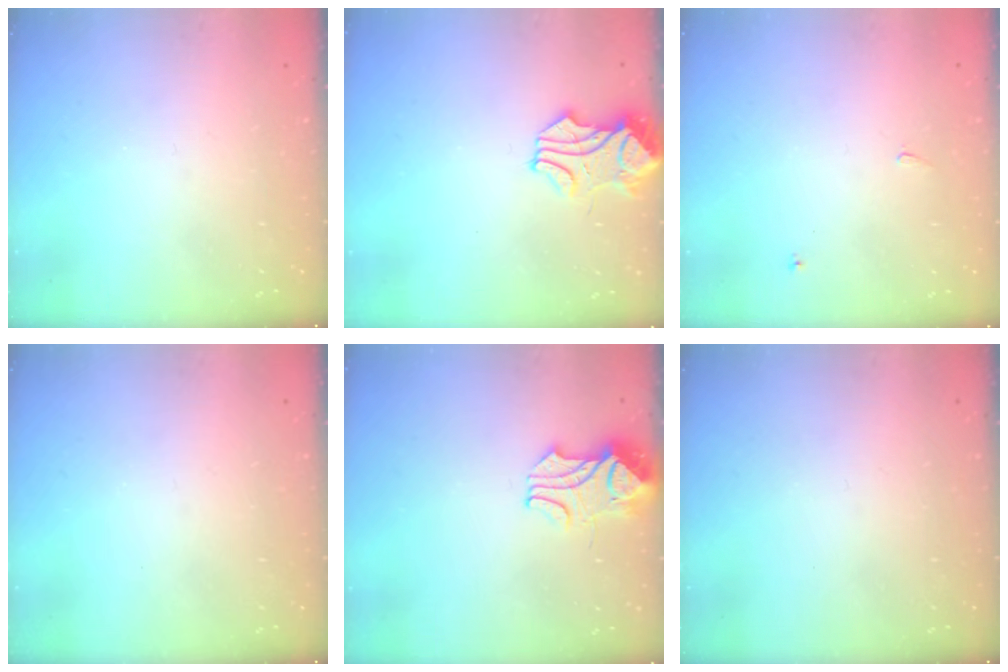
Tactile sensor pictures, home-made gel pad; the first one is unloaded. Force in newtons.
{"total": 1.7, "press": 1.5, "slide": 0.8}
{"total": 0.6, "press": 0.5, "slide": 0.2}
{"total": 0.0}
{"total": 2.1, "press": 1.9, "slide": 0.8}
{"total": 0.0}